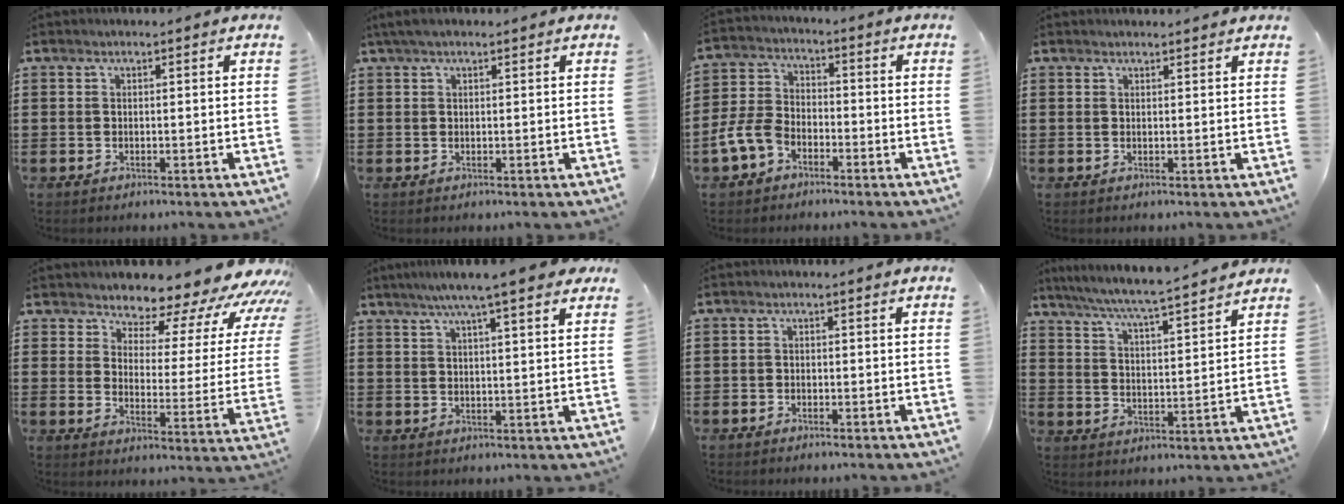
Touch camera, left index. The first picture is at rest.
{"total": 1.4, "force": [0.6, 0.4, 1.2], "torque": [-0.024, 0.003, 0.011]}
{"total": 6.4, "force": [-3.8, 3.7, 3.6], "torque": [-0.104, 0.002, -0.084]}
{"total": 0.9, "force": [0.8, -0.1, 0.2], "torque": [-0.006, -0.001, 0.016]}
{"total": 6.6, "force": [6.1, 1.8, 1.7], "torque": [-0.043, -0.058, 0.100]}
{"total": 6.9, "force": [5.2, 0.4, 4.4], "torque": [-0.092, -0.009, 0.089]}
{"total": 1.1, "force": [-1.0, 0.5, 0.1], "torque": [-0.003, 0.002, -0.022]}
{"total": 5.3, "force": [4.8, -0.6, 2.1], "torque": [-0.063, -0.038, 0.077]}